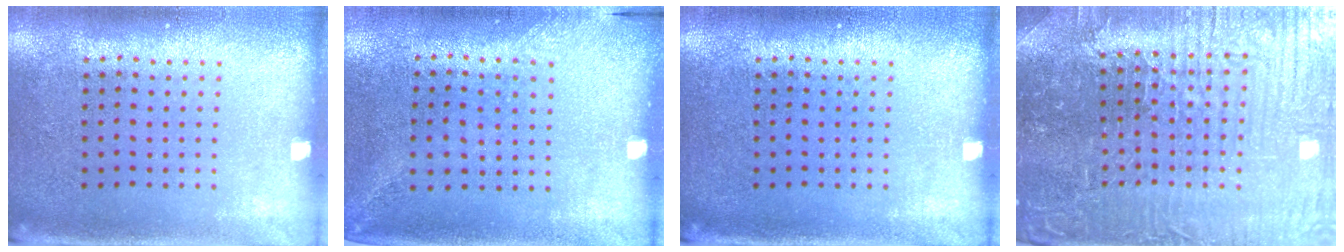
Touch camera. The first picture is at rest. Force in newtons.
{"total": 1.4, "press": 1.0, "slide": 1.0}
{"total": 0.0}
{"total": 5.1, "press": 5.0, "slide": 1.3}